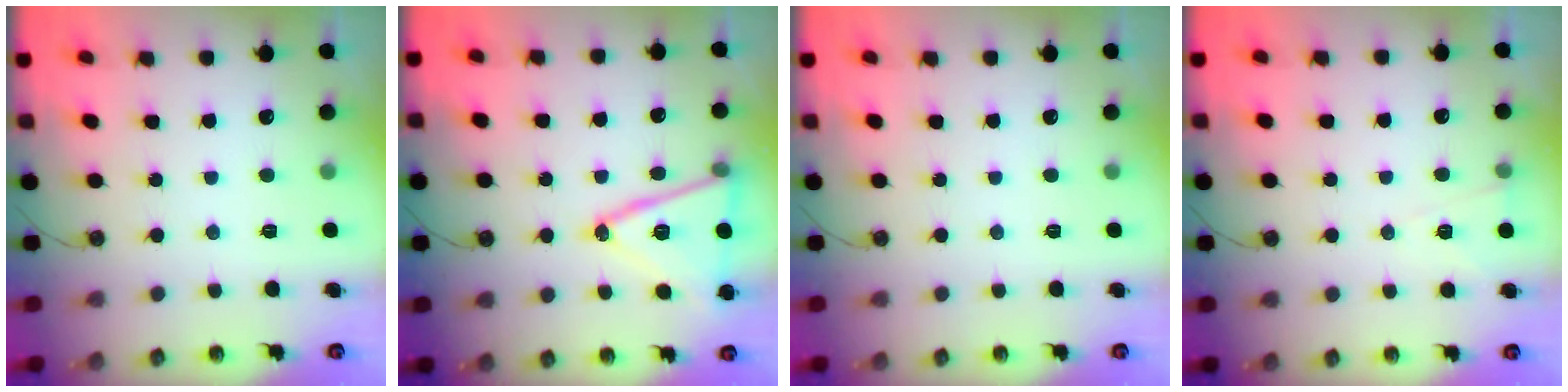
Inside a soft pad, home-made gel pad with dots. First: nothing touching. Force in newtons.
{"total": 17.0, "press": 16.7, "slide": 3.4}
{"total": 1.5, "press": 0.2, "slide": 1.5}
{"total": 5.6, "press": 3.6, "slide": 4.3}